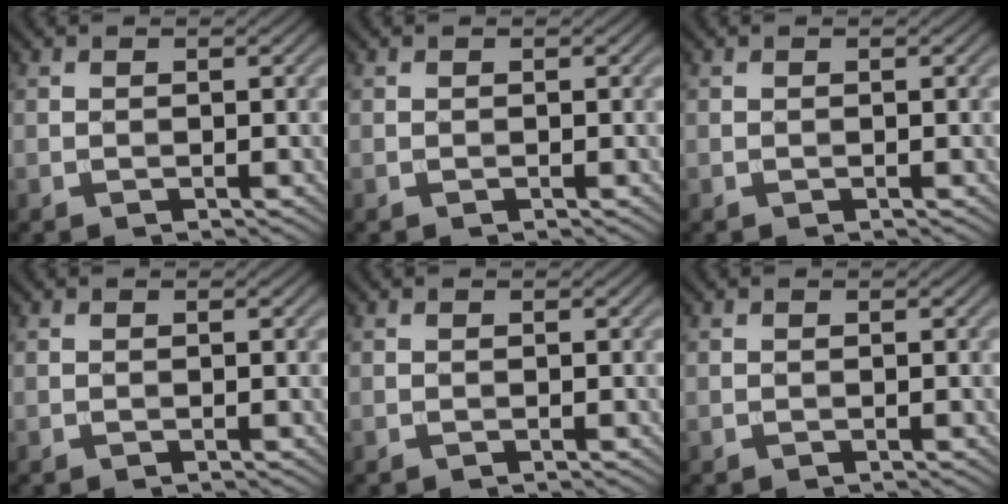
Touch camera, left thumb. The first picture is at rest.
{"total": 0.0}
{"total": 0.0}
{"total": 0.0}
{"total": 0.0}
{"total": 0.0}